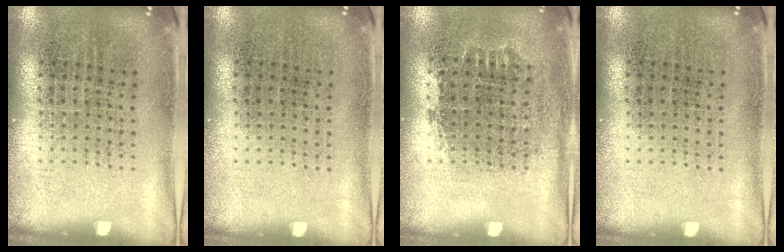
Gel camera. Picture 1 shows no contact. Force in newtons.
{"total": 0.0}
{"total": 0.8, "press": 0.8, "slide": 0.3}
{"total": 0.0}